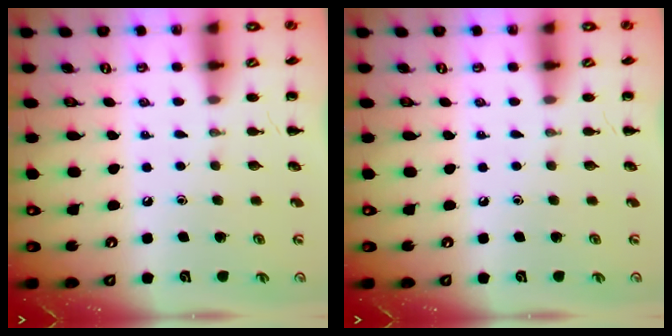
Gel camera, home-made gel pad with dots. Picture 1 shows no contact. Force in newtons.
{"total": 0.0}